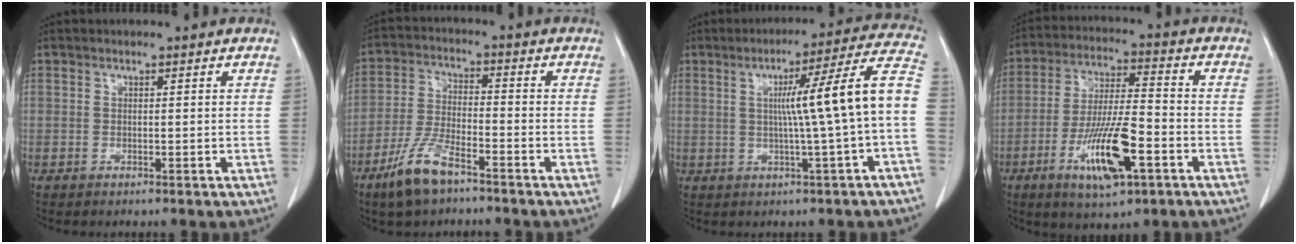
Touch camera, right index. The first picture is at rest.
{"total": 8.3, "force": [-5.7, 2.2, 5.6], "torque": [-0.124, -0.010, -0.109]}
{"total": 12.8, "force": [-0.4, -1.6, 12.6], "torque": [-0.170, 0.020, -0.009]}
{"total": 13.0, "force": [-5.4, 2.6, 11.6], "torque": [-0.220, -0.011, -0.092]}